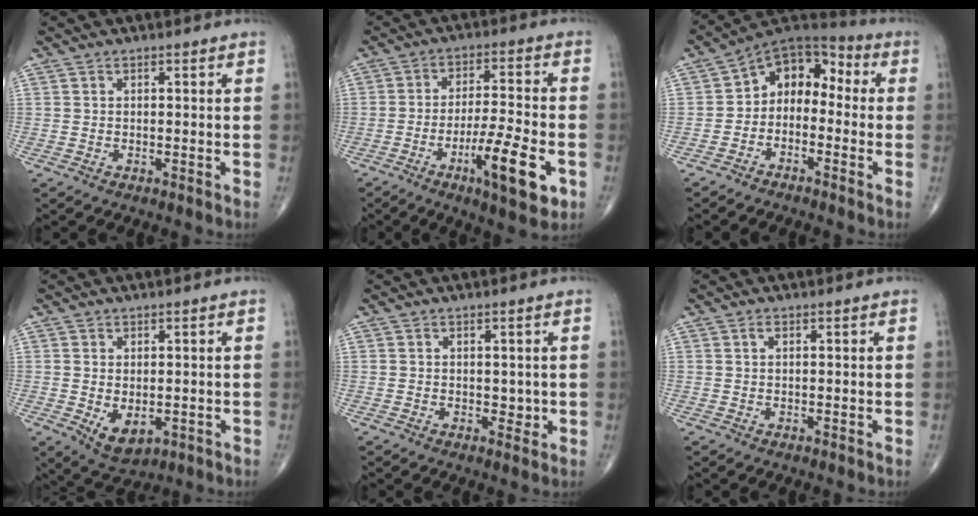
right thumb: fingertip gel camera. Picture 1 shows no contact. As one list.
[{"total": 12.9, "force": [-5.1, 2.7, 11.5], "torque": [-0.188, 0.015, -0.081]}, {"total": 9.9, "force": [-1.6, 7.3, 6.5], "torque": [-0.065, 0.059, -0.048]}, {"total": 5.6, "force": [-1.1, 3.4, 4.4], "torque": [-0.060, -0.011, -0.002]}, {"total": 1.6, "force": [0.0, 1.2, 1.0], "torque": [0.000, -0.001, 0.001]}, {"total": 1.6, "force": [0.4, 0.8, 1.3], "torque": [-0.025, 0.007, 0.009]}]